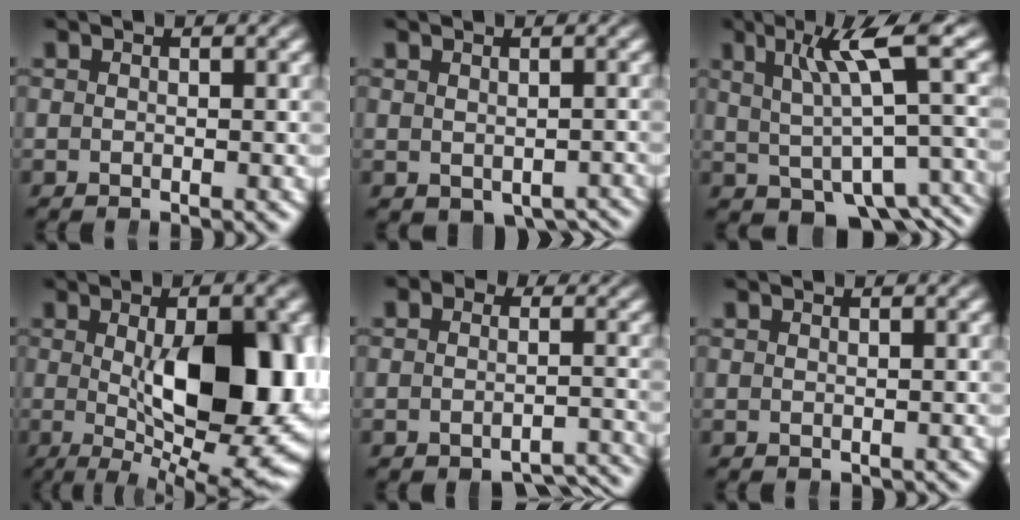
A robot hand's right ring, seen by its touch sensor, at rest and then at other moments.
{"total": 3.5, "force": [-2.9, 1.5, 1.5], "torque": [-0.011, -0.019, -0.026]}
{"total": 6.4, "force": [-2.1, 2.5, 5.5], "torque": [-0.062, -0.012, -0.016]}
{"total": 13.5, "force": [-0.2, 5.0, 12.5], "torque": [-0.172, -0.012, 0.011]}
{"total": 5.0, "force": [-4.3, 2.2, 1.5], "torque": [-0.018, -0.020, -0.060]}
{"total": 0.0}